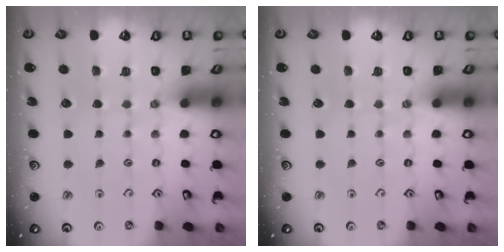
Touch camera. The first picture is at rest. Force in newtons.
{"total": 0.0}